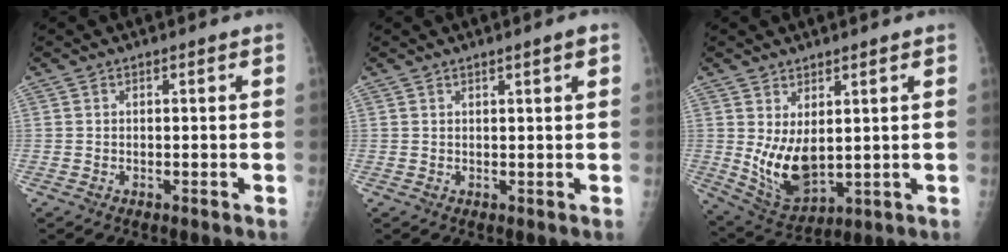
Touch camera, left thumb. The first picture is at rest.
{"total": 1.6, "force": [1.0, -0.1, 1.3], "torque": [-0.019, -0.004, 0.015]}
{"total": 9.6, "force": [1.5, 5.3, 7.8], "torque": [-0.128, -0.028, 0.050]}